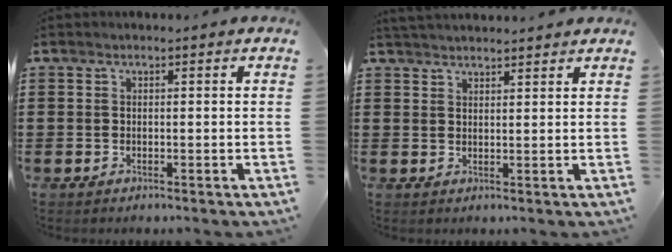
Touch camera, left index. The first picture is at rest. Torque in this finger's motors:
{"motor_torque": [0.06, -0.05, 0.38, 0.10]}